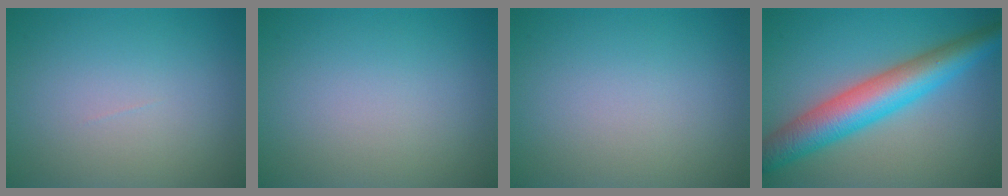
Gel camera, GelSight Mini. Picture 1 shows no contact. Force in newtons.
{"total": 0.0}
{"total": 0.0}
{"total": 7.8, "press": 7.8, "slide": 0.0}